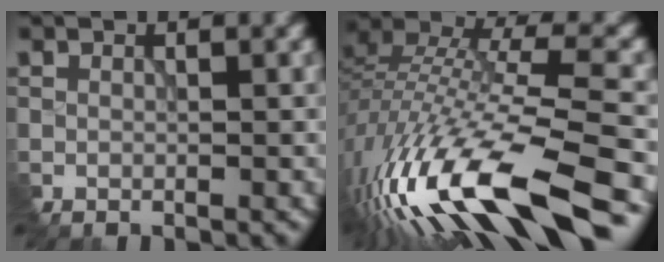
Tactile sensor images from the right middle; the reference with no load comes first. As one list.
[{"total": 16.3, "force": [-9.2, 4.5, 12.6], "torque": [-0.264, 0.004, -0.163]}]